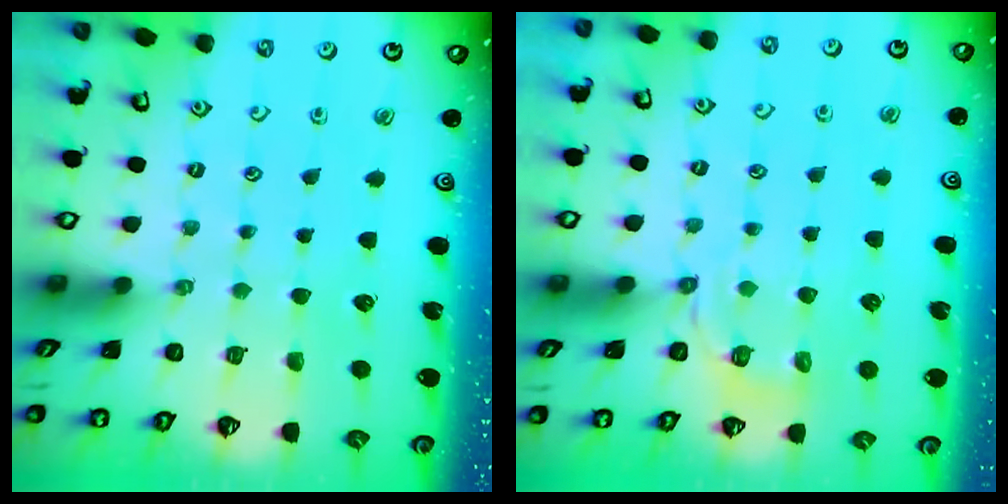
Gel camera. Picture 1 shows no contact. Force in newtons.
{"total": 4.0, "press": 3.4, "slide": 1.9}